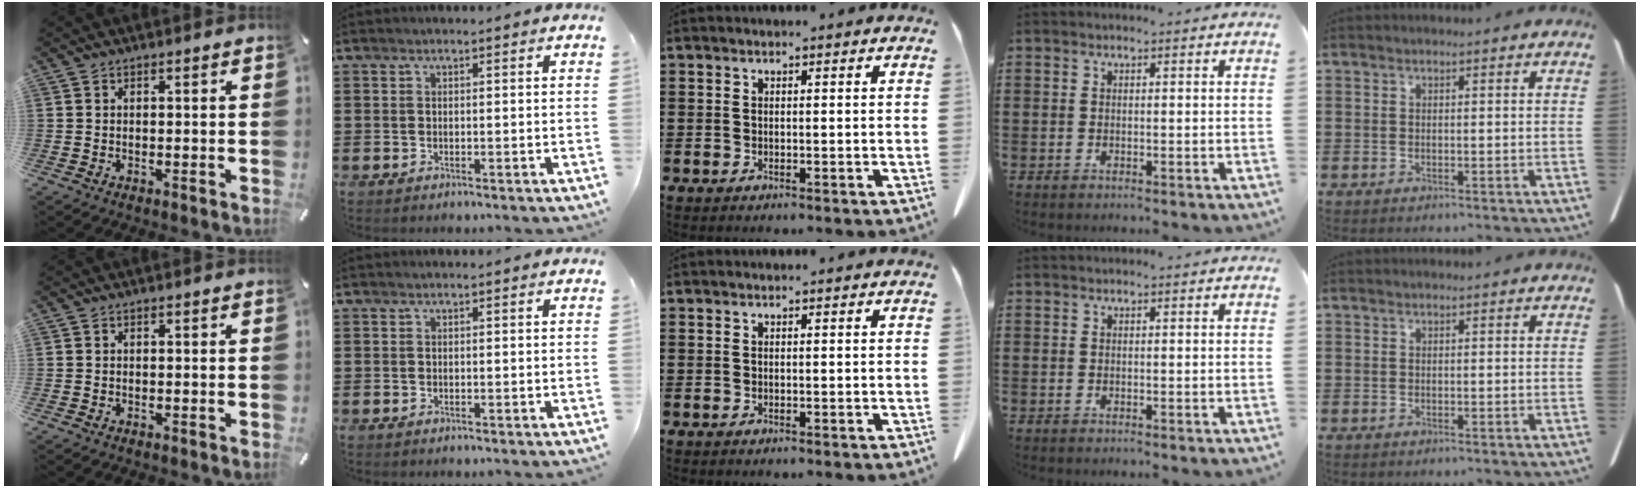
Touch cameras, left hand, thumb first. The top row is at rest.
{}